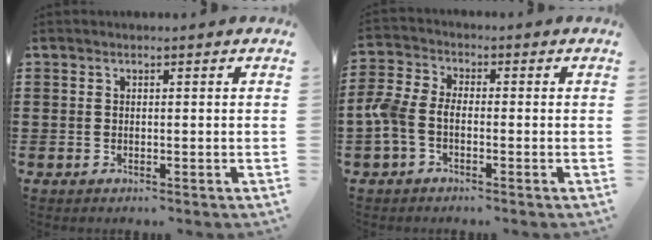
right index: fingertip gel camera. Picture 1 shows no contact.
{"total": 4.6, "force": [-1.5, 2.8, 3.3], "torque": [-0.104, -0.007, -0.042]}